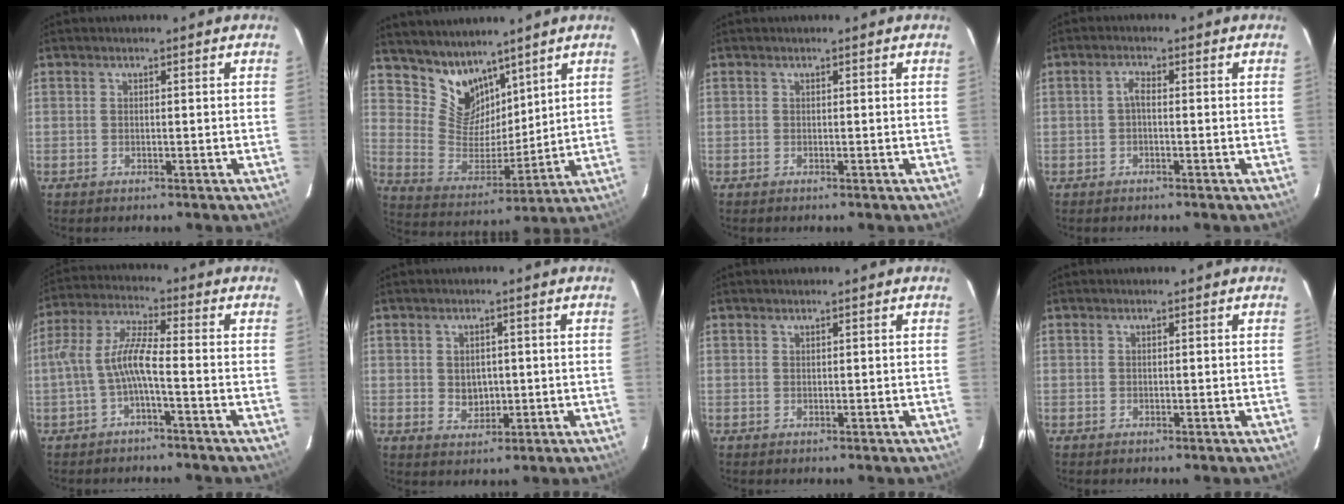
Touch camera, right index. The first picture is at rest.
{"total": 11.3, "force": [8.8, 6.3, 3.3], "torque": [-0.064, 0.000, 0.179]}
{"total": 0.0}
{"total": 1.6, "force": [-0.4, 0.6, 1.4], "torque": [-0.029, 0.008, -0.009]}
{"total": 6.9, "force": [-2.4, 1.0, 6.4], "torque": [-0.154, 0.015, -0.045]}
{"total": 3.8, "force": [0.0, 3.2, 2.0], "torque": [-0.032, -0.001, 0.008]}
{"total": 0.0}
{"total": 0.0}